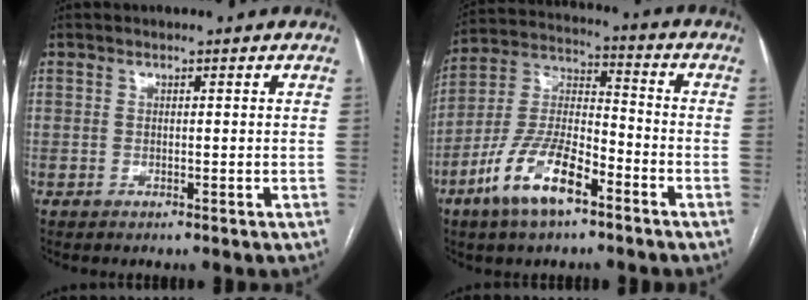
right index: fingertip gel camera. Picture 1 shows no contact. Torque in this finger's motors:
{"motor_torque": [1.11, -1.03, 0.84, 0.21]}